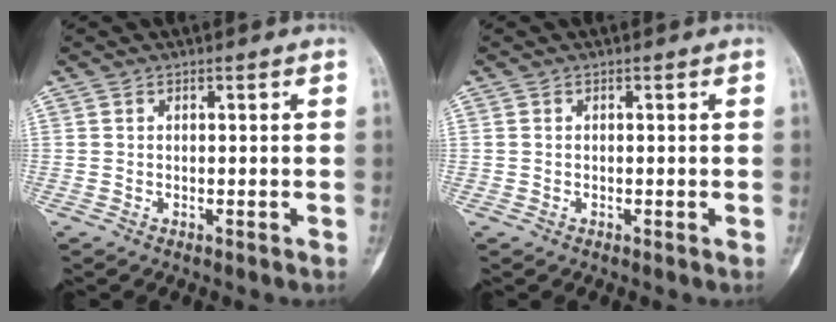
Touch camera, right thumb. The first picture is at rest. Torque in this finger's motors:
{"motor_torque": [0.09, 0.09, 0.11, -0.36, 0.06]}